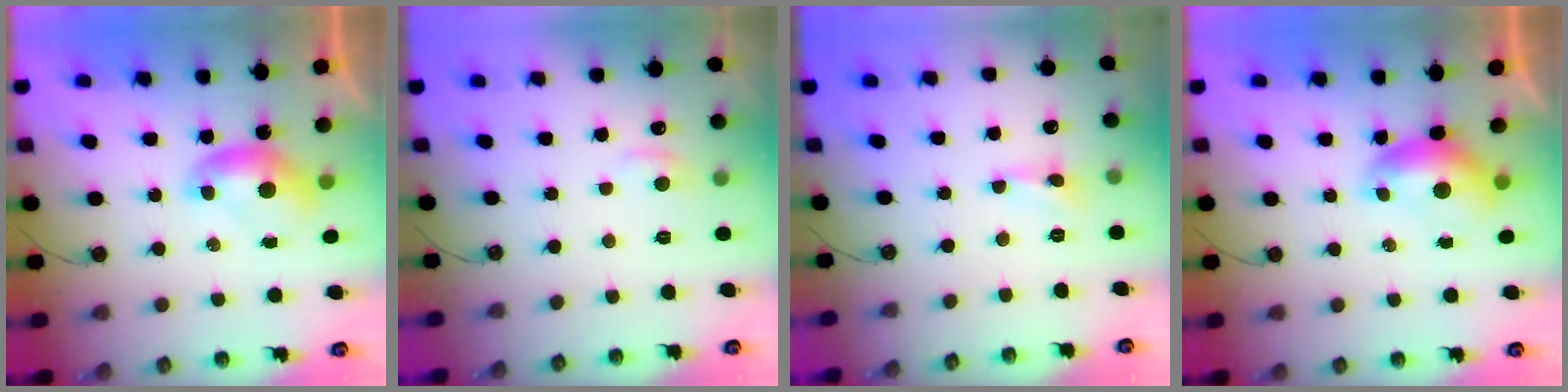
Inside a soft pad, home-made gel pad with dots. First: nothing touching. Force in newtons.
{"total": 0.9, "press": 0.4, "slide": 0.8}
{"total": 0.6, "press": 0.5, "slide": 0.4}
{"total": 1.0, "press": 0.7, "slide": 0.7}